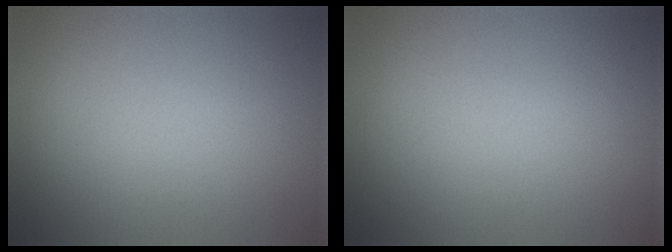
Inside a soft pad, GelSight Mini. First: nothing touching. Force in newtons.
{"total": 0.0}